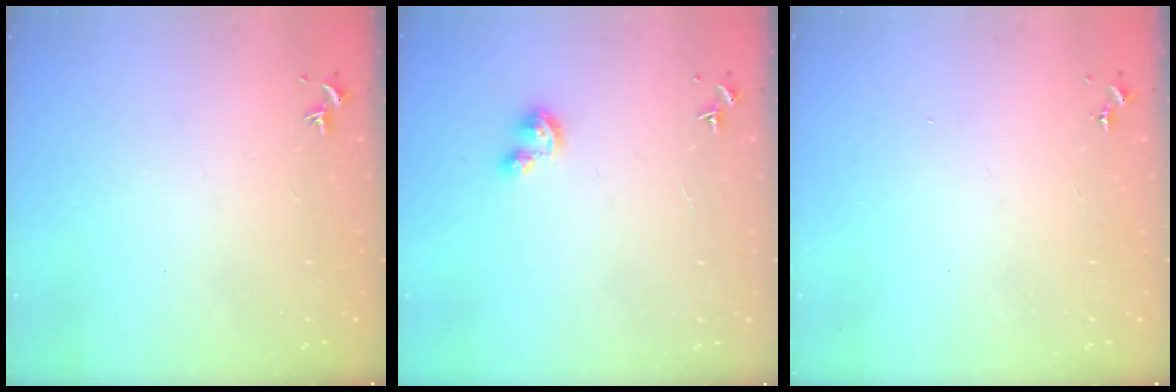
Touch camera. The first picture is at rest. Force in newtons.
{"total": 4.4, "press": 4.4, "slide": 0.4}
{"total": 0.0}